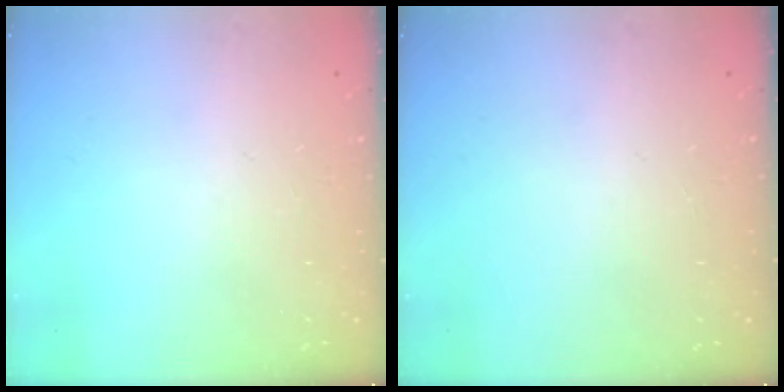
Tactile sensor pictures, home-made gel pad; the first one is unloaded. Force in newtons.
{"total": 0.0}